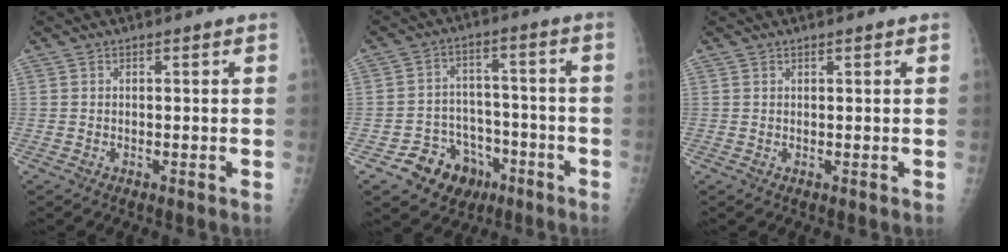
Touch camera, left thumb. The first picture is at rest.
{"total": 10.7, "force": [-5.8, 8.4, 3.1], "torque": [-0.015, 0.059, -0.081]}
{"total": 0.5, "force": [0.4, 0.0, 0.4], "torque": [-0.006, 0.000, 0.007]}